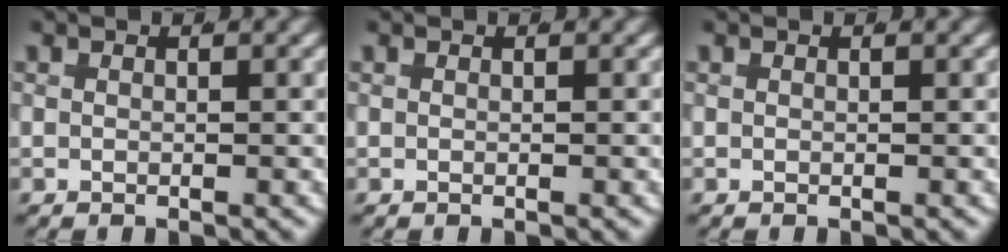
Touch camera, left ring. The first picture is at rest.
{"total": 0.0}
{"total": 0.0}